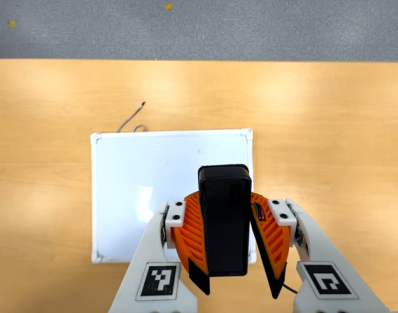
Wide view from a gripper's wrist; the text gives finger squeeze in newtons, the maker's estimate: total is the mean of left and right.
{"total": 8.9, "left": 9.2, "right": 8.6}